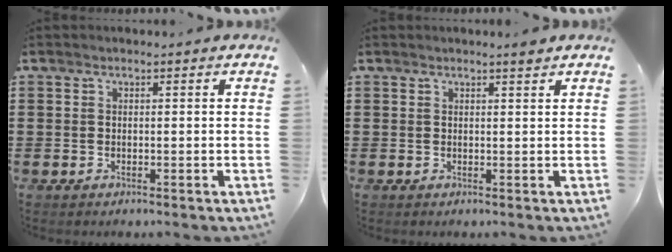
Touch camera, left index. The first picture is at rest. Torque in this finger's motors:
{"motor_torque": [0.54, -0.23, 0.07, 0.02]}